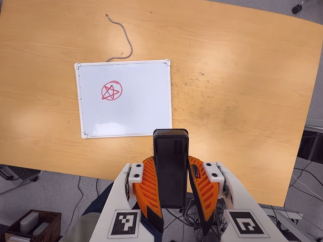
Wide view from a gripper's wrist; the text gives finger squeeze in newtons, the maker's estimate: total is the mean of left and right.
{"total": 9.1, "left": 7.6, "right": 10.5}